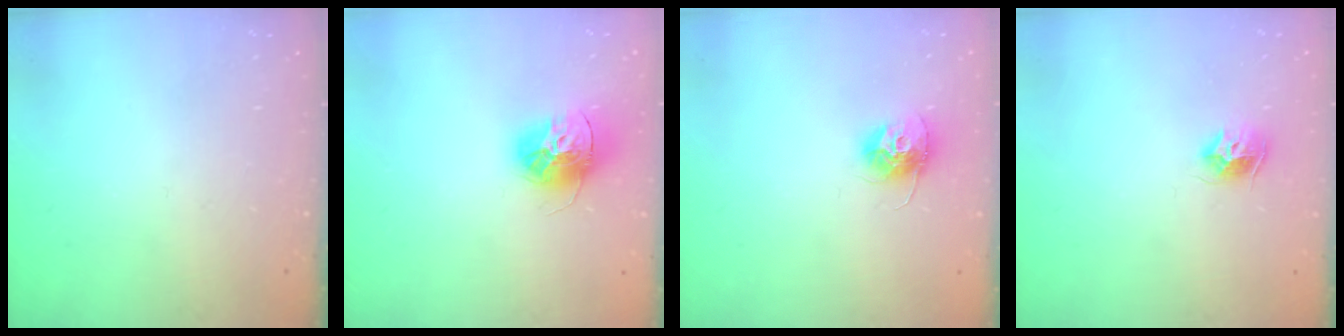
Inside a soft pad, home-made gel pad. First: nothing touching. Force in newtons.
{"total": 14.9, "press": 14.8, "slide": 1.3}
{"total": 11.2, "press": 11.2, "slide": 0.7}
{"total": 8.0, "press": 7.9, "slide": 0.5}